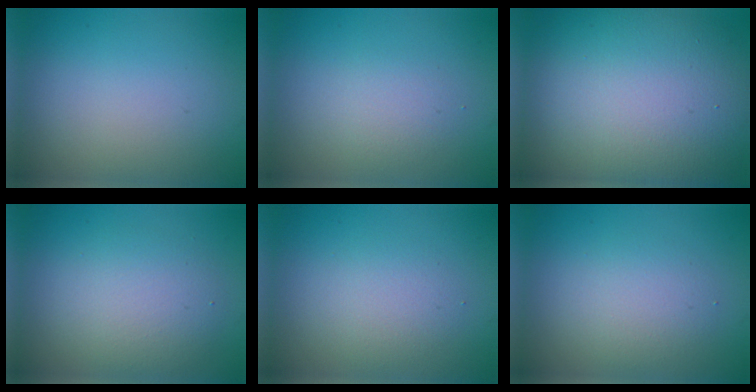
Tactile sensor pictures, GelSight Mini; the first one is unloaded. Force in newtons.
{"total": 1.7, "press": 1.7, "slide": 0.0}
{"total": 16.8, "press": 16.8, "slide": 0.7}
{"total": 3.9, "press": 3.9, "slide": 0.2}
{"total": 2.4, "press": 2.4, "slide": 0.3}
{"total": 2.7, "press": 2.7, "slide": 0.2}